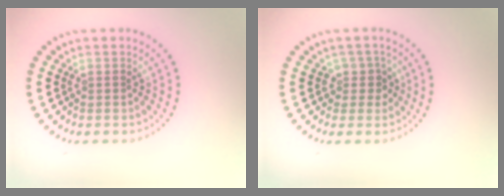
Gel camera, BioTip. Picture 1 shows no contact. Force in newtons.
{"total": 1.8, "press": 1.4, "slide": 1.2}